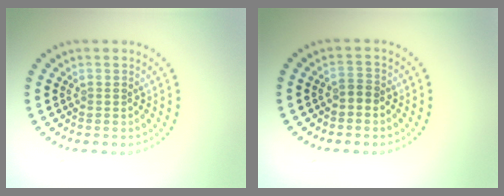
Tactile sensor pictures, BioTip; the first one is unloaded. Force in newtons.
{"total": 1.1, "press": 0.9, "slide": 0.6}